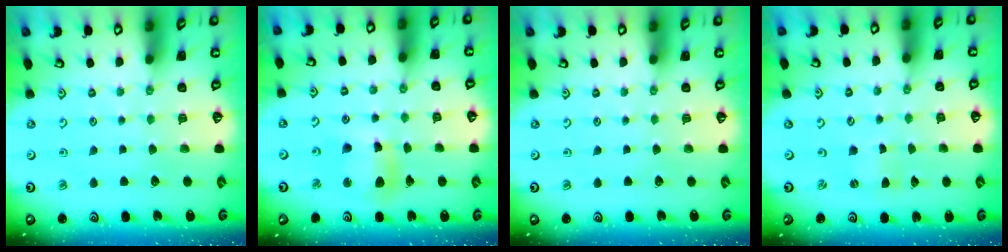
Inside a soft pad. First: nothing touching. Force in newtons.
{"total": 11.7, "press": 11.6, "slide": 1.5}
{"total": 0.0}
{"total": 0.0}